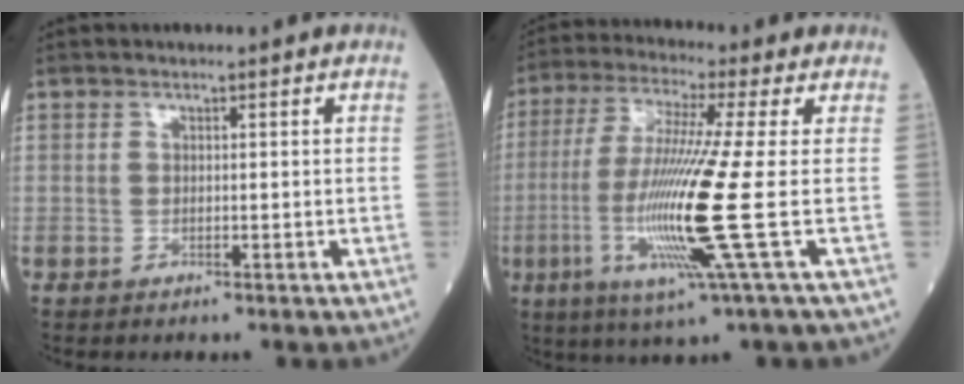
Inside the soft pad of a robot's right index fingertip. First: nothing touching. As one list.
[{"total": 14.6, "force": [-2.7, -1.8, 14.2], "torque": [-0.293, -0.025, -0.058]}]